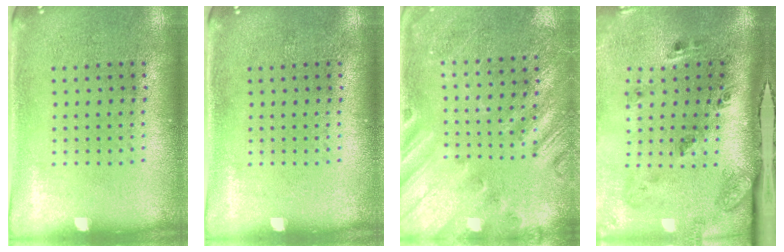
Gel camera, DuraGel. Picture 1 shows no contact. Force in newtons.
{"total": 0.0}
{"total": 2.2, "press": 2.1, "slide": 0.8}
{"total": 3.4, "press": 2.1, "slide": 2.6}